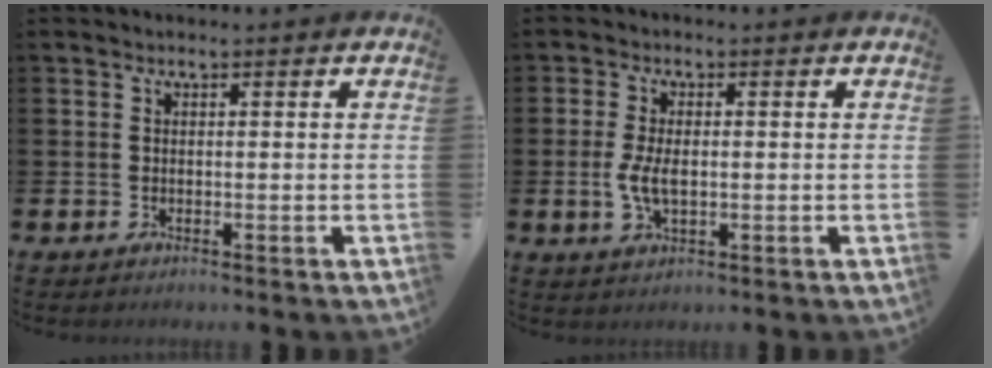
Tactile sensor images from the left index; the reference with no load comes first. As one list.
[{"total": 4.0, "force": [-0.1, 1.9, 3.5], "torque": [-0.073, 0.003, -0.006]}]